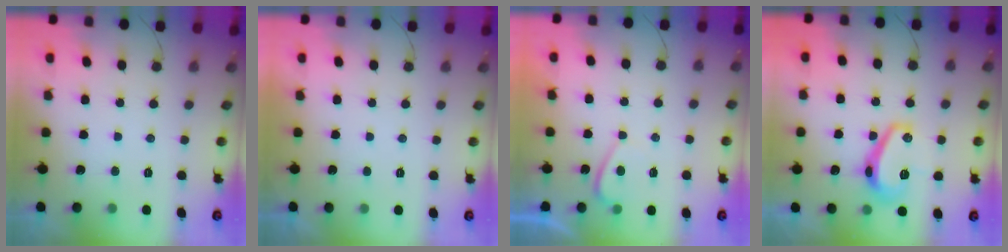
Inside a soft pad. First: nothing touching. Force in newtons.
{"total": 2.3, "press": 2.2, "slide": 0.3}
{"total": 1.9, "press": 1.8, "slide": 0.7}
{"total": 12.5, "press": 12.5, "slide": 0.9}